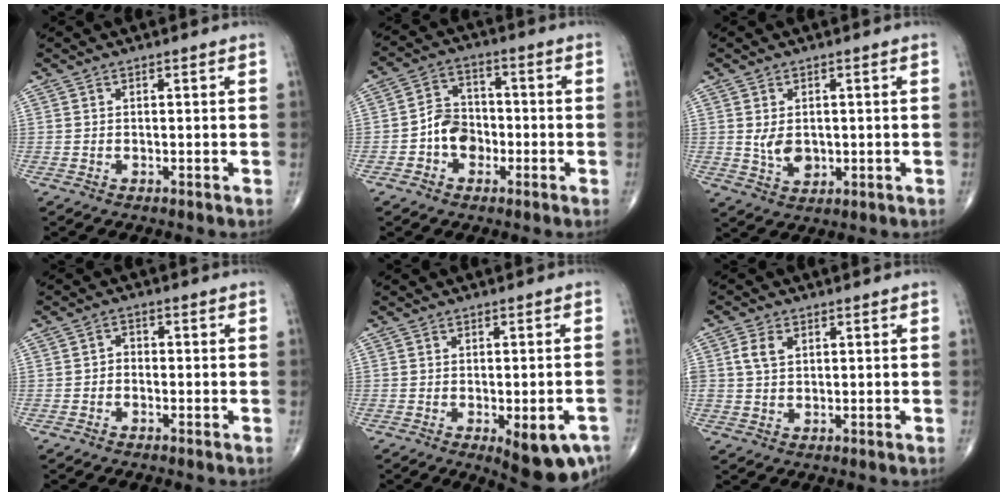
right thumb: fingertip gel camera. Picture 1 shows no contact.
{"total": 7.3, "force": [-2.1, 5.9, 3.8], "torque": [-0.038, 0.029, -0.048]}
{"total": 4.7, "force": [0.2, 3.2, 3.3], "torque": [-0.047, -0.009, 0.014]}
{"total": 1.7, "force": [-0.7, 1.4, 0.9], "torque": [-0.001, 0.010, -0.020]}
{"total": 10.2, "force": [-4.4, 3.8, 8.4], "torque": [-0.088, 0.005, -0.049]}
{"total": 3.9, "force": [1.3, 2.7, 2.5], "torque": [-0.046, 0.002, 0.026]}